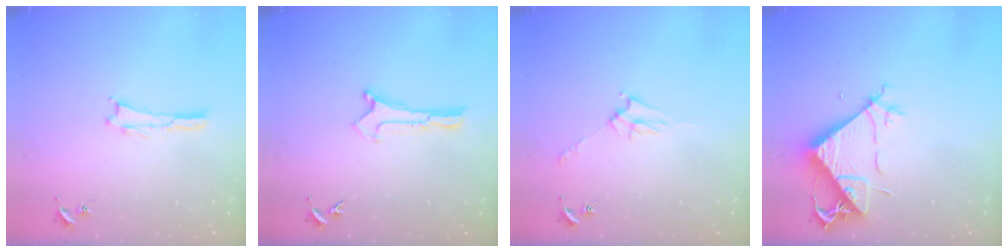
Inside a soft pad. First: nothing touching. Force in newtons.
{"total": 0.0}
{"total": 4.2, "press": 4.2, "slide": 0.6}
{"total": 7.8, "press": 7.7, "slide": 1.2}